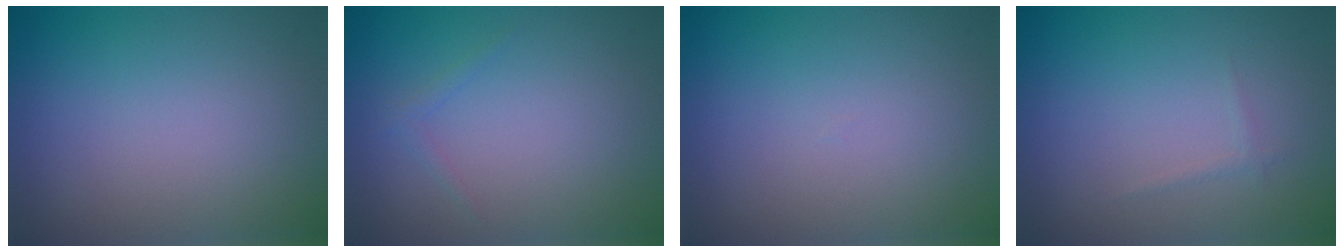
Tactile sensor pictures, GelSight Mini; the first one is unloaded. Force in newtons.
{"total": 0.7, "press": 0.7, "slide": 0.1}
{"total": 0.0}
{"total": 0.6, "press": 0.6, "slide": 0.0}